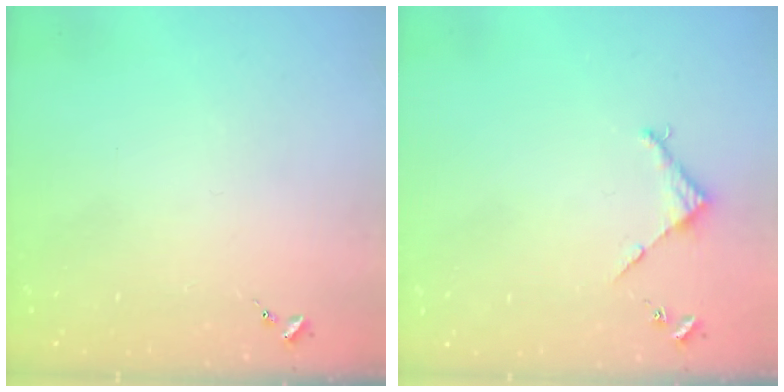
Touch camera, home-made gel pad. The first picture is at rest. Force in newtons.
{"total": 2.9, "press": 2.8, "slide": 0.2}